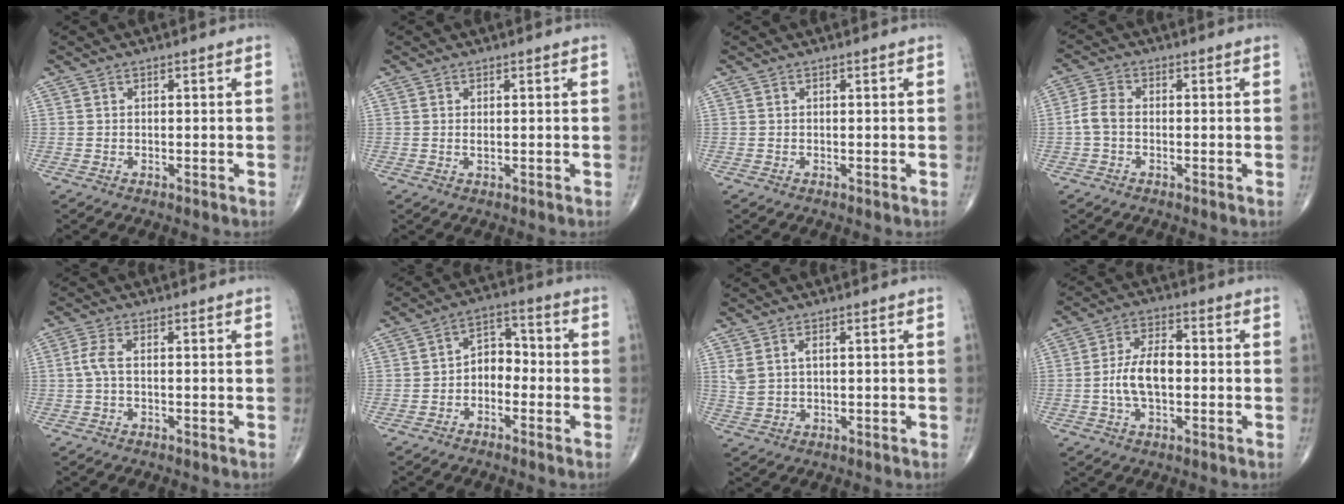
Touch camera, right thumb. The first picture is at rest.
{"total": 0.6, "force": [0.1, 0.2, 0.6], "torque": [-0.014, -0.003, 0.004]}
{"total": 0.0}
{"total": 3.8, "force": [-0.7, 2.5, 2.8], "torque": [-0.060, 0.010, -0.022]}
{"total": 2.8, "force": [-0.1, 1.1, 2.6], "torque": [-0.067, 0.002, -0.008]}
{"total": 5.9, "force": [-1.6, 4.2, 3.8], "torque": [-0.037, 0.035, -0.043]}
{"total": 3.2, "force": [1.2, 1.6, 2.5], "torque": [-0.058, 0.003, 0.033]}
{"total": 8.6, "force": [-0.9, 4.5, 7.2], "torque": [-0.139, 0.018, -0.022]}